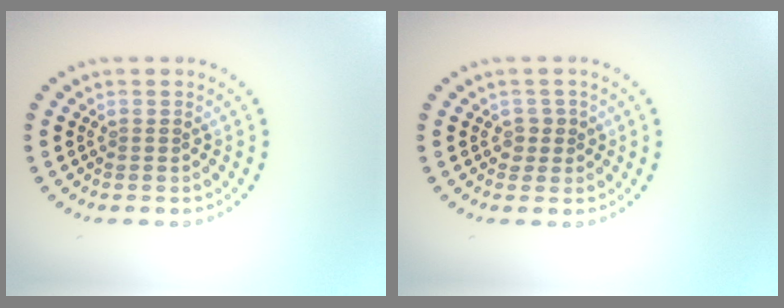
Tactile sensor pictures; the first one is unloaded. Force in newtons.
{"total": 1.4, "press": 1.2, "slide": 0.7}